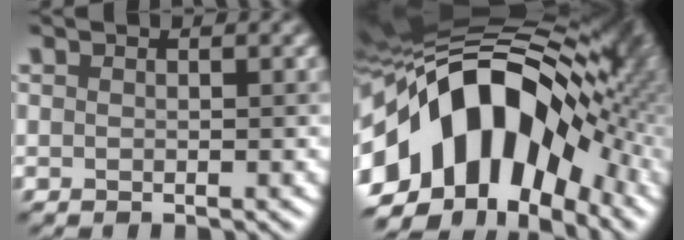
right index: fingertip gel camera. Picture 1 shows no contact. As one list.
[{"total": 17.5, "force": [-1.0, 11.3, 13.3], "torque": [-0.197, 0.020, -0.035]}]